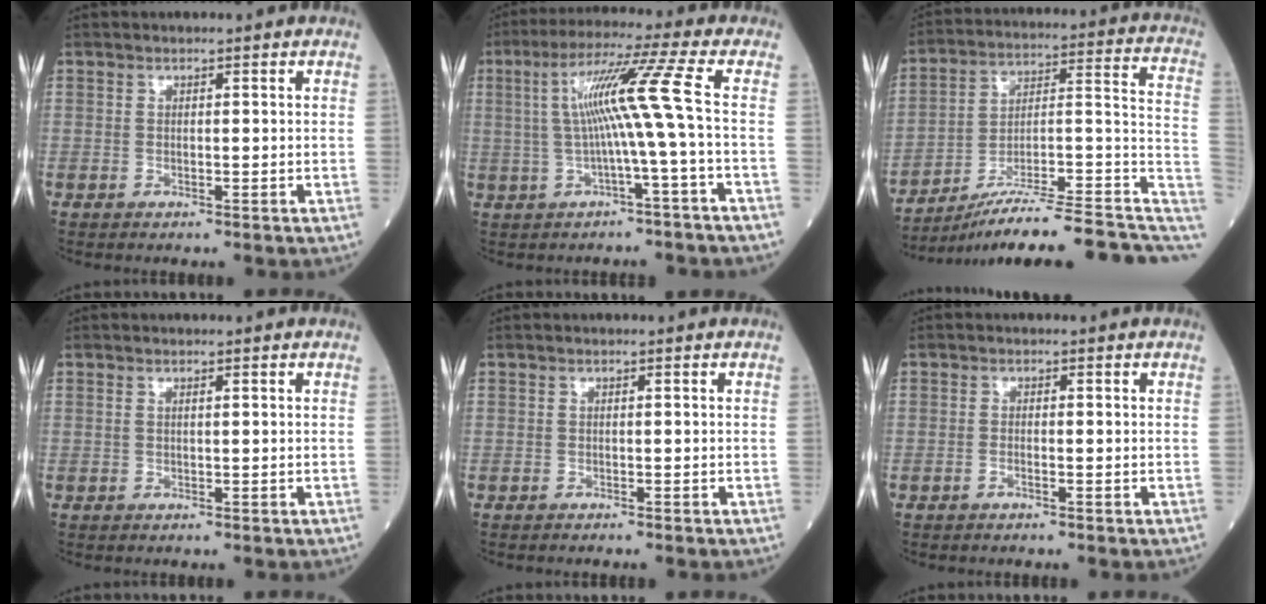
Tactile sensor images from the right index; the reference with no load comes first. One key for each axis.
{"total": 9.1, "fx": 0.0, "fy": -2.2, "fz": 8.8, "tx": -0.165, "ty": 0.024, "tz": 0.010}
{"total": 20.2, "fx": -15.4, "fy": 2.3, "fz": 12.9, "tx": -0.136, "ty": 0.036, "tz": -0.235}
{"total": 0.0}
{"total": 1.1, "fx": -1.0, "fy": -0.1, "fz": 0.4, "tx": -0.005, "ty": 0.000, "tz": -0.012}
{"total": 0.7, "fx": -0.5, "fy": 0.1, "fz": 0.5, "tx": -0.011, "ty": 0.001, "tz": -0.010}